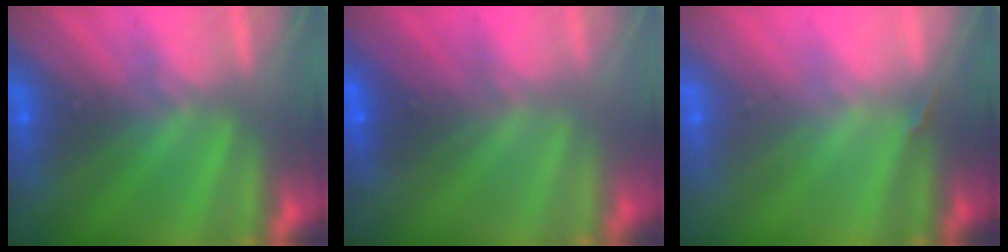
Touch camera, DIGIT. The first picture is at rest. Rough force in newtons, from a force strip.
{"total": 1.9}
{"total": 1.8}